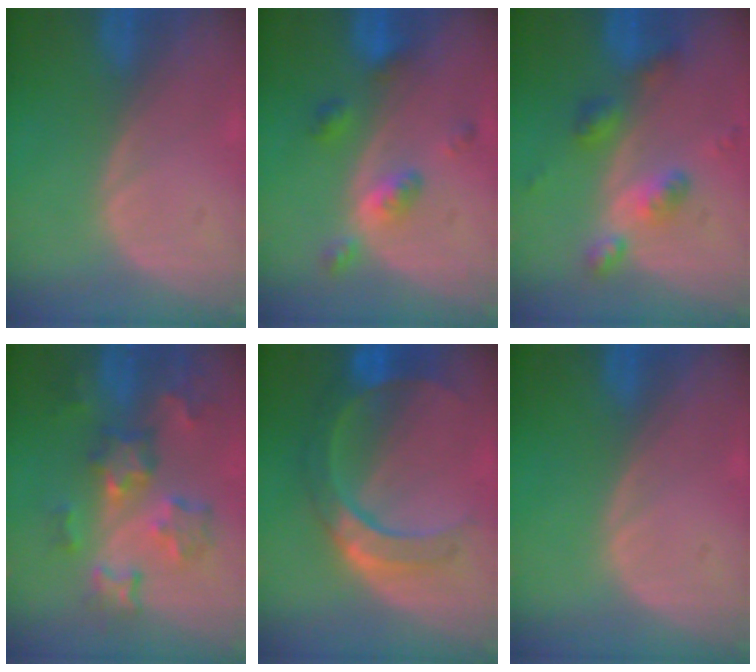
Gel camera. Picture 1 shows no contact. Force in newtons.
{"total": 5.1, "press": 4.6, "slide": 2.2}
{"total": 6.3, "press": 5.5, "slide": 3.0}
{"total": 9.0, "press": 7.9, "slide": 4.2}
{"total": 7.8, "press": 7.8, "slide": 0.3}
{"total": 0.0}